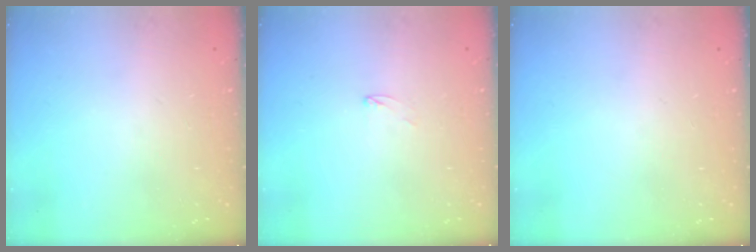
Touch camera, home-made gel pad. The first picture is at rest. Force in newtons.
{"total": 2.2, "press": 2.2, "slide": 0.2}
{"total": 0.0}